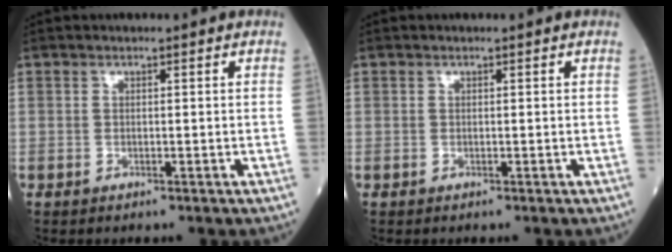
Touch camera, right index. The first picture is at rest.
{"total": 0.0}